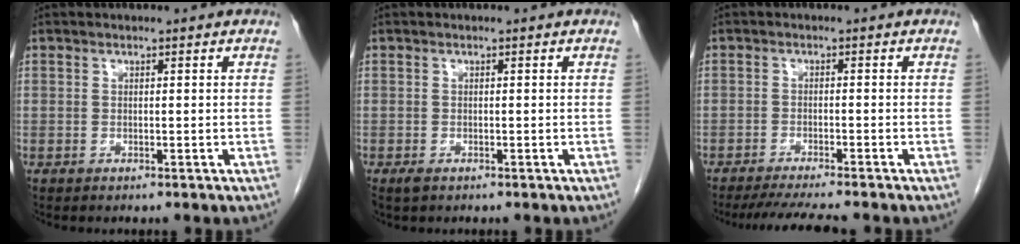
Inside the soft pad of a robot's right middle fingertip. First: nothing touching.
{"total": 1.1, "force": [-0.7, 0.5, 0.7], "torque": [-0.016, -0.002, -0.007]}
{"total": 7.7, "force": [-6.8, -0.1, 3.6], "torque": [-0.050, -0.019, -0.106]}